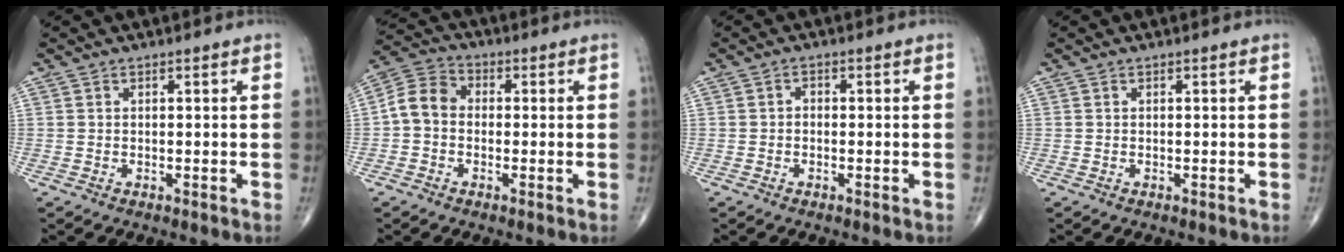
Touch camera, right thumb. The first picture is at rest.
{"total": 6.9, "force": [-0.6, 5.4, 4.1], "torque": [-0.063, 0.023, -0.030]}
{"total": 1.0, "force": [-0.3, 0.8, 0.6], "torque": [-0.001, 0.004, -0.011]}
{"total": 0.0}